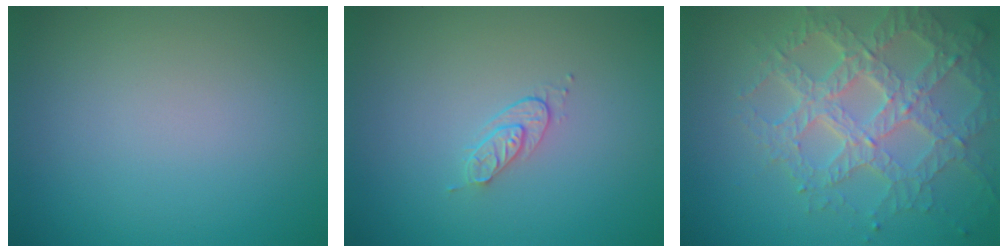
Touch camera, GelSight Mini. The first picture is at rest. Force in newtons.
{"total": 1.5, "press": 0.8, "slide": 1.3}
{"total": 7.1, "press": 5.1, "slide": 4.9}